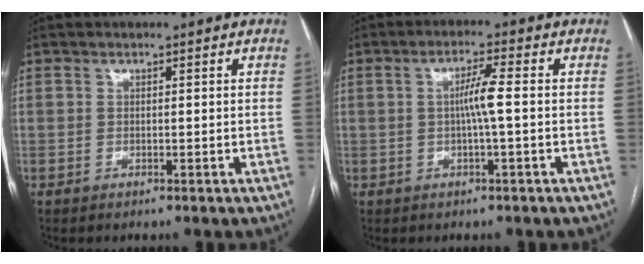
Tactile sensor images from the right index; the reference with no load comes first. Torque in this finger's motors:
{"motor_torque": [0.57, -0.13, 0.21, 0.09]}